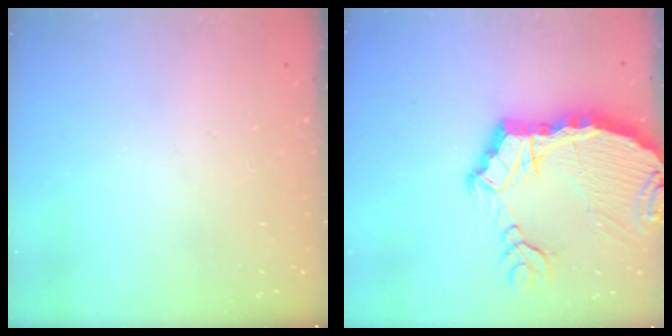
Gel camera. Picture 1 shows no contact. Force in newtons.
{"total": 10.6, "press": 10.6, "slide": 1.2}